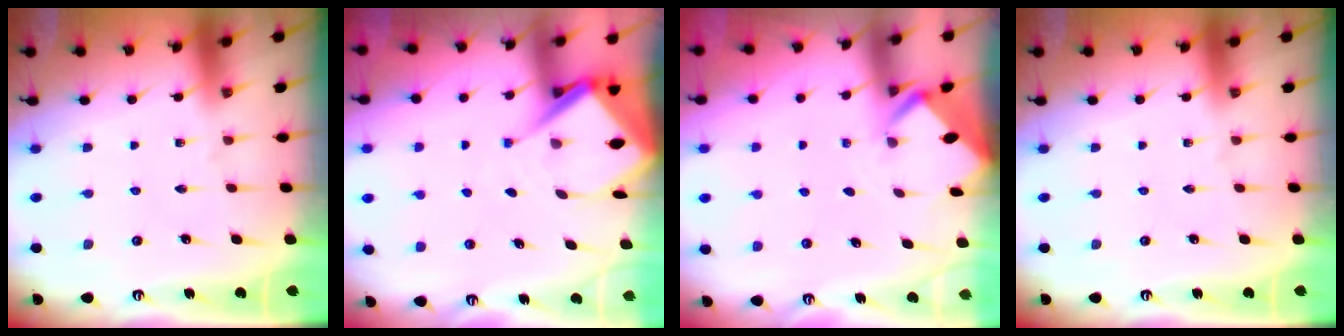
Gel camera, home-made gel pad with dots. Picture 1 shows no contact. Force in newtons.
{"total": 8.9, "press": 8.9, "slide": 0.7}
{"total": 2.4, "press": 2.4, "slide": 0.2}
{"total": 0.0}